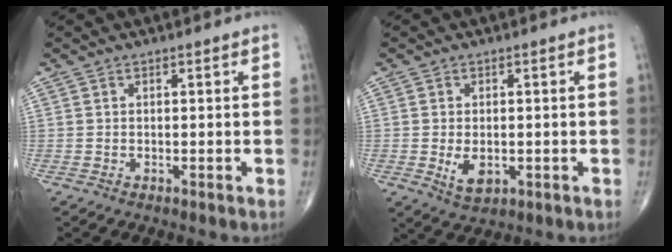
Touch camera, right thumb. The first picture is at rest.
{"total": 4.7, "force": [-0.9, 2.8, 3.7], "torque": [-0.055, -0.007, -0.007]}